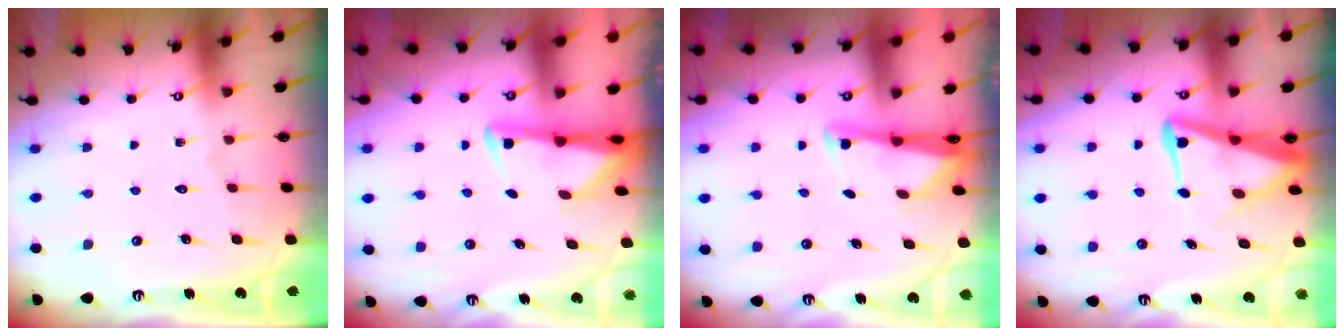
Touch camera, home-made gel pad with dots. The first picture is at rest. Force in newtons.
{"total": 2.8, "press": 2.8, "slide": 0.5}
{"total": 2.5, "press": 2.5, "slide": 0.5}
{"total": 7.8, "press": 7.8, "slide": 1.0}